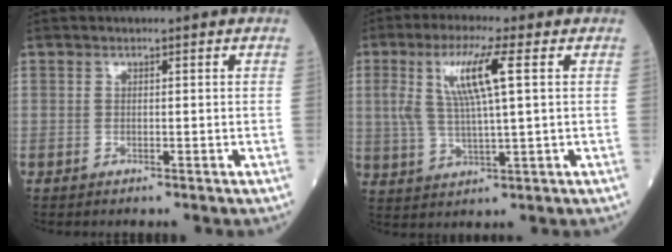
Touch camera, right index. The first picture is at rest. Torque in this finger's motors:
{"motor_torque": [0.43, 0.10, 0.22, 0.17]}